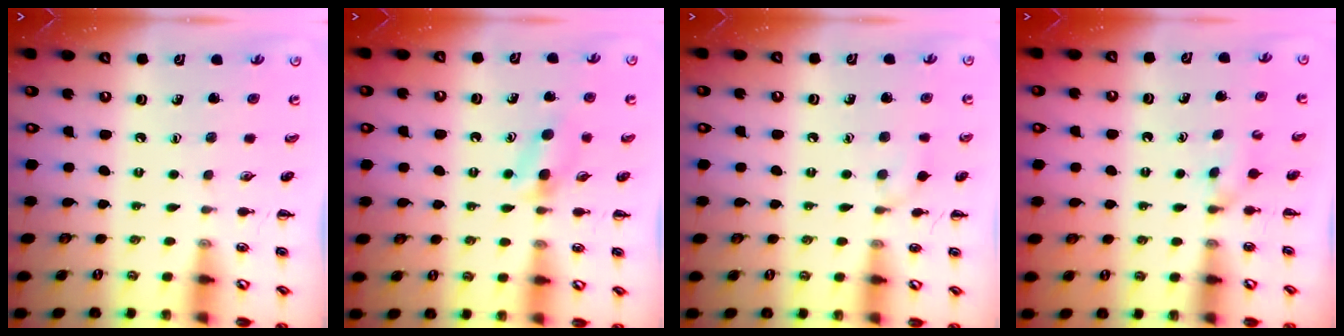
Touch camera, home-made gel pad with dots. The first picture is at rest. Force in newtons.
{"total": 3.2, "press": 3.0, "slide": 1.3}
{"total": 6.2, "press": 6.0, "slide": 1.8}
{"total": 2.4, "press": 2.2, "slide": 1.0}